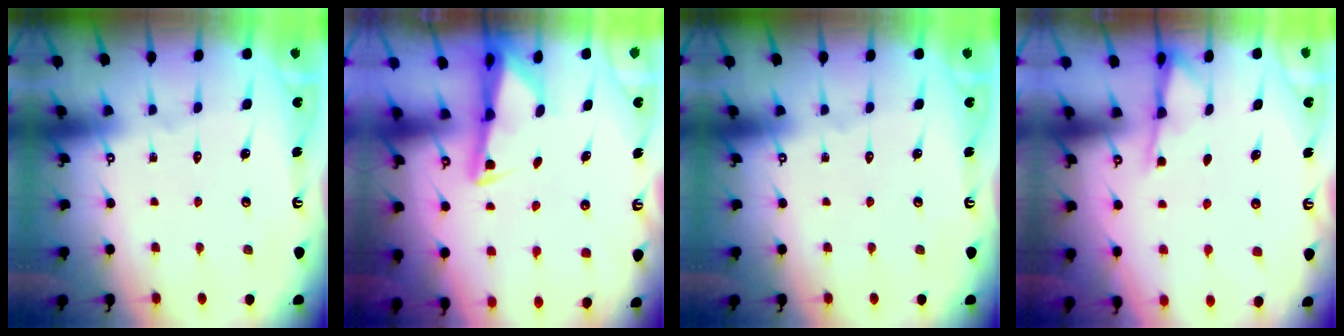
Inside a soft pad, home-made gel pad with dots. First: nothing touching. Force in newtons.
{"total": 2.3, "press": 2.2, "slide": 0.4}
{"total": 0.0}
{"total": 1.9, "press": 1.8, "slide": 0.4}